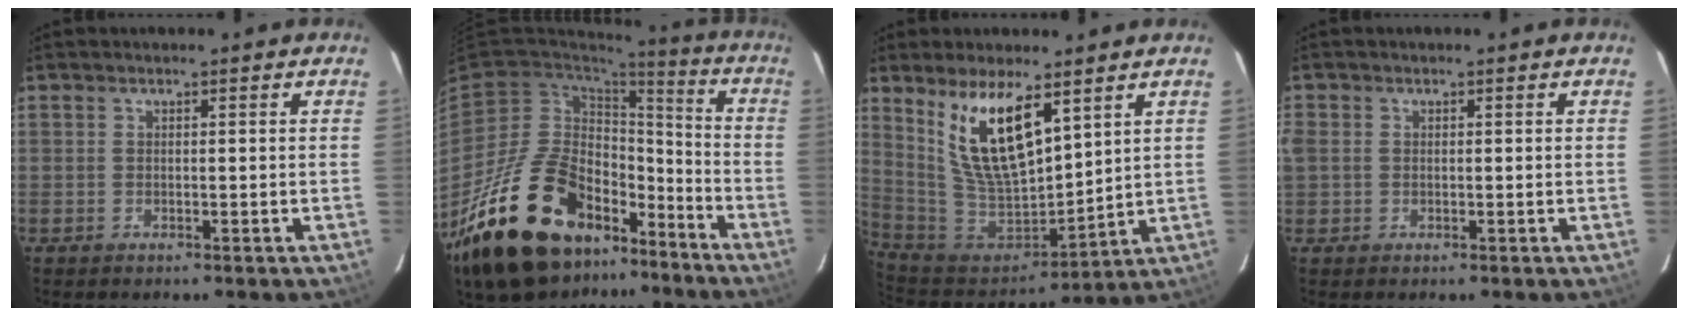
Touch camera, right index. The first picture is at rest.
{"total": 28.7, "force": [-18.4, 15.2, 15.9], "torque": [-0.302, 0.007, -0.275]}
{"total": 16.4, "force": [8.5, 6.5, 12.5], "torque": [-0.231, -0.005, 0.183]}
{"total": 3.4, "force": [-0.4, 2.9, 1.7], "torque": [-0.038, -0.001, -0.010]}